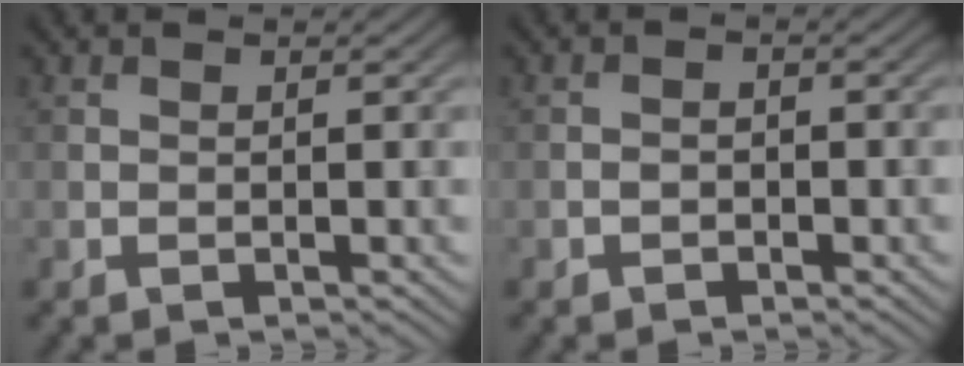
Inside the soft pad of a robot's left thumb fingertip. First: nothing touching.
{"total": 1.3, "force": [-0.7, 0.8, 0.6], "torque": [-0.009, 0.002, -0.016]}